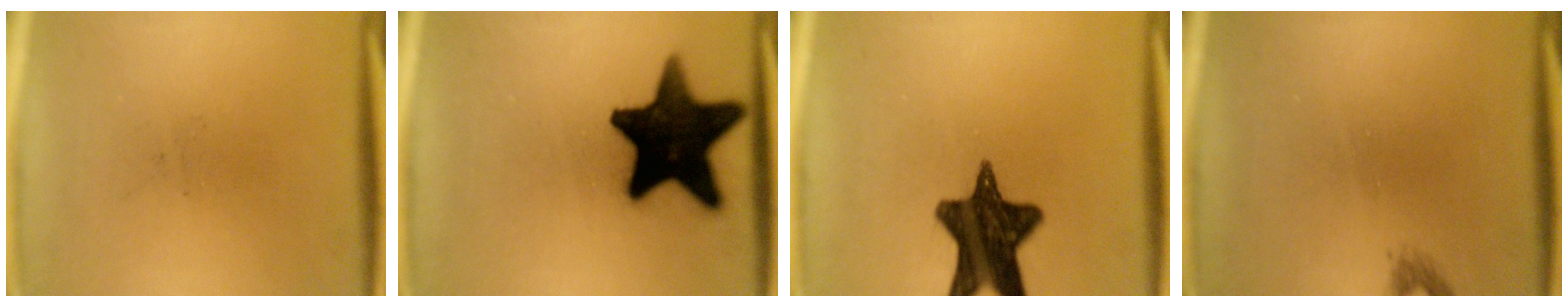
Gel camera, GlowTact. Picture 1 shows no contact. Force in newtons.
{"total": 18.7}
{"total": 14.3}
{"total": 0.9}